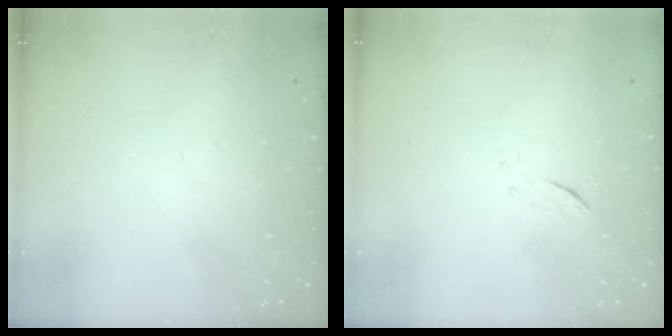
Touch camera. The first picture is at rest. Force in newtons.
{"total": 5.2, "press": 5.1, "slide": 0.7}